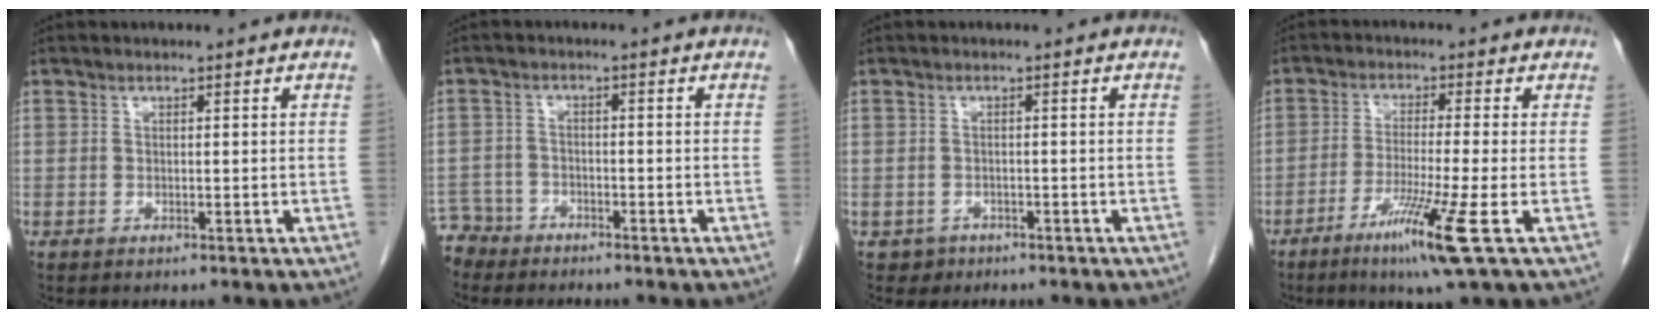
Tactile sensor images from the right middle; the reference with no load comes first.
{"total": 4.8, "force": [-4.3, 2.0, -0.7], "torque": [0.013, -0.003, -0.086]}
{"total": 1.7, "force": [-1.0, 1.4, -0.2], "torque": [0.002, 0.008, -0.014]}
{"total": 8.6, "force": [-4.1, -1.5, 7.4], "torque": [-0.135, -0.030, -0.077]}